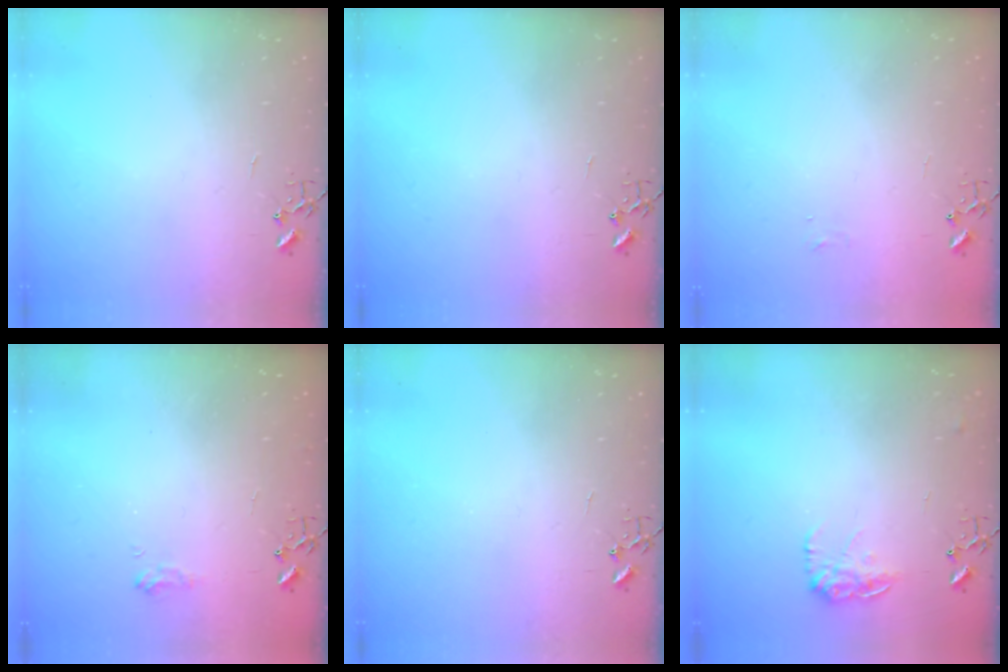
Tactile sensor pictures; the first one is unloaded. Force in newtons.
{"total": 0.0}
{"total": 3.8, "press": 3.8, "slide": 0.6}
{"total": 7.5, "press": 7.4, "slide": 0.8}
{"total": 0.0}
{"total": 10.8, "press": 10.7, "slide": 0.6}